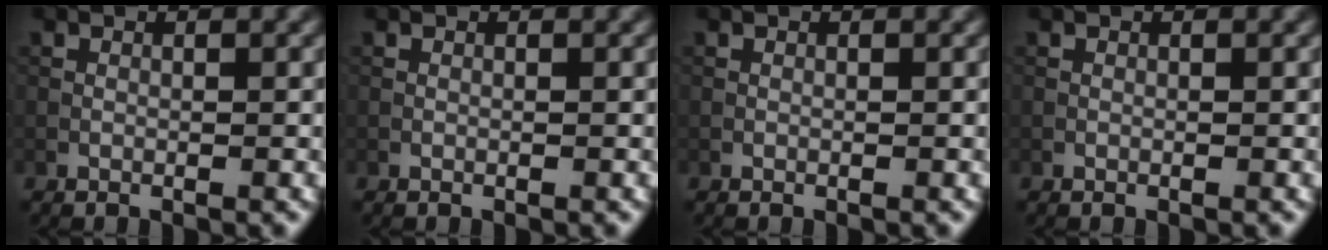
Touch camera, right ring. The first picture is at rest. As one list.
[{"total": 0.0}, {"total": 0.0}, {"total": 0.0}]